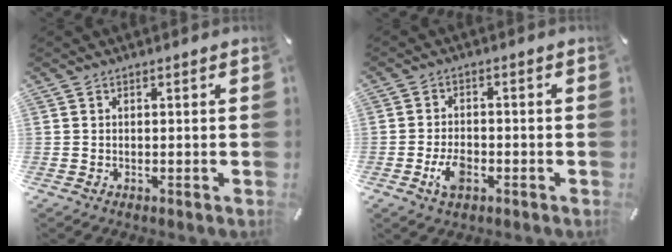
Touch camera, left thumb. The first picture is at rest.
{"total": 5.8, "force": [-2.5, 3.4, 4.0], "torque": [-0.089, 0.006, -0.047]}